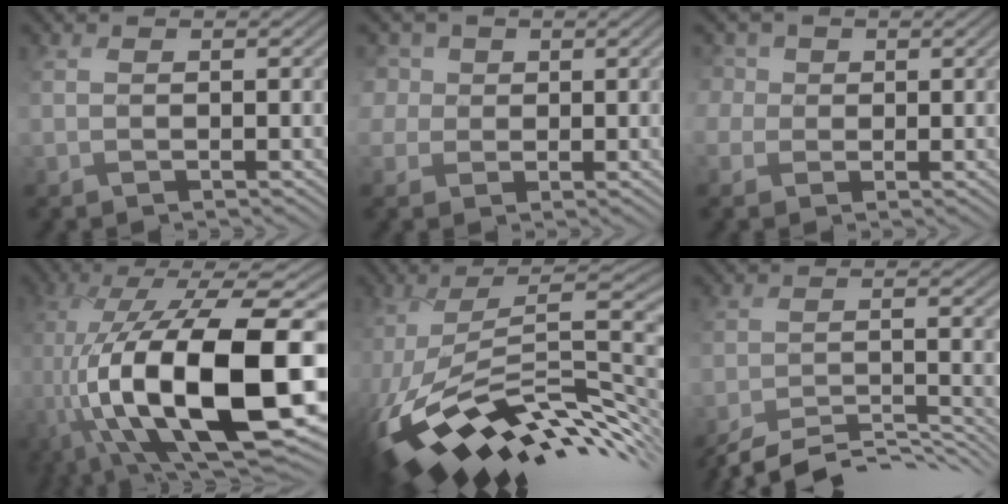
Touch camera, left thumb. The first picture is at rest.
{"total": 4.3, "force": [1.3, 4.1, 0.6], "torque": [-0.047, 0.017, 0.001]}
{"total": 3.5, "force": [-0.1, 3.4, 0.4], "torque": [-0.028, 0.008, -0.011]}
{"total": 19.4, "force": [-3.8, 7.9, 17.3], "torque": [-0.329, -0.013, -0.049]}
{"total": 14.8, "force": [-5.3, 6.3, 12.3], "torque": [-0.252, -0.007, -0.086]}
{"total": 8.9, "force": [-8.2, 1.6, 2.9], "torque": [-0.052, -0.003, -0.123]}